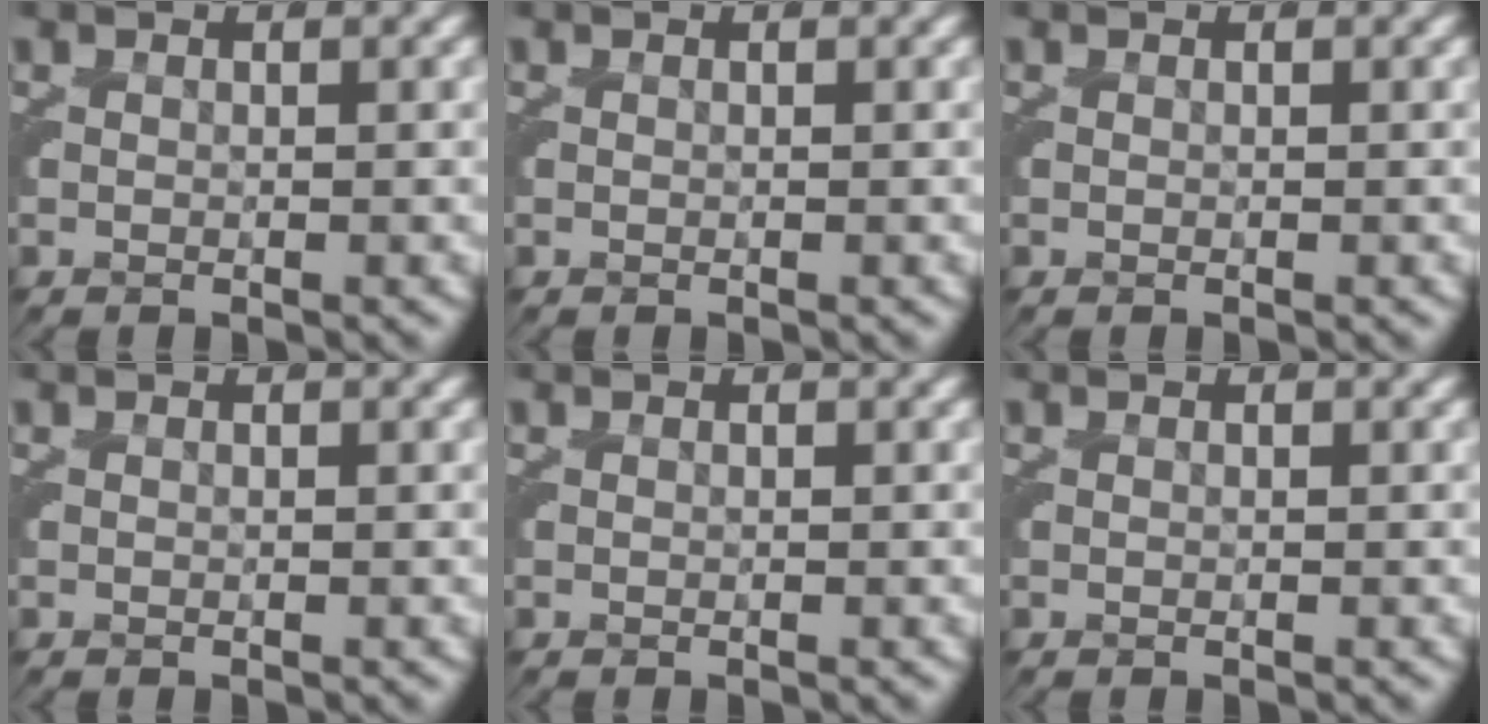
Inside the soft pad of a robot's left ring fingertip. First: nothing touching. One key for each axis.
{"total": 0.0}
{"total": 0.0}
{"total": 0.0}
{"total": 0.0}
{"total": 0.0}